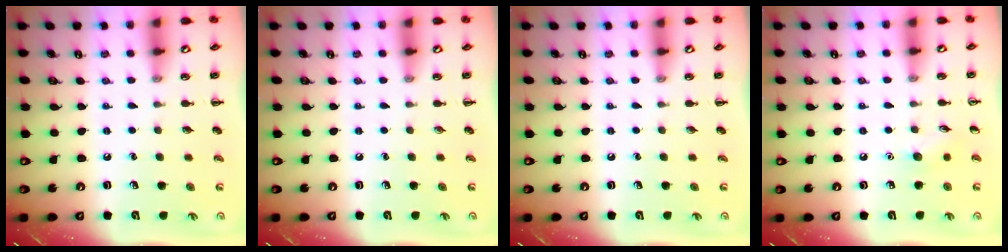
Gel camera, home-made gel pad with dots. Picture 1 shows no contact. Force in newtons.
{"total": 0.0}
{"total": 0.0}
{"total": 5.7, "press": 5.5, "slide": 1.5}